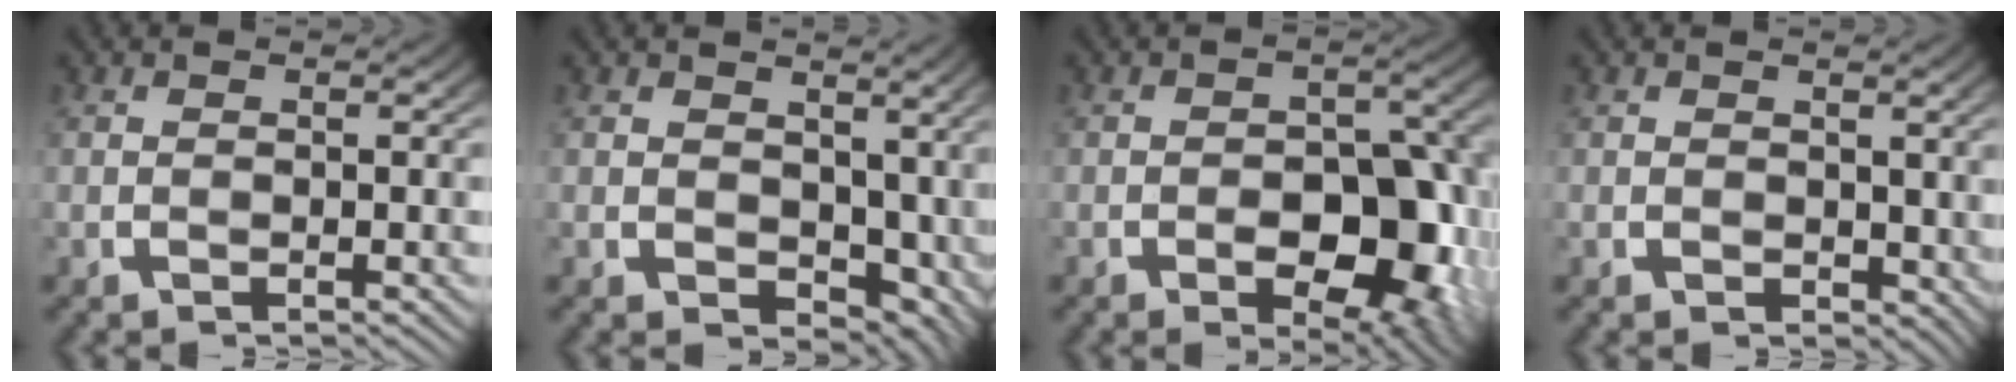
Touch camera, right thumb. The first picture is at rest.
{"total": 5.3, "force": [0.9, 4.2, 3.1], "torque": [-0.044, -0.024, 0.026]}
{"total": 10.2, "force": [-2.1, 6.1, 7.9], "torque": [-0.116, -0.047, -0.011]}
{"total": 1.2, "force": [0.4, 1.1, 0.4], "torque": [0.002, -0.007, 0.014]}